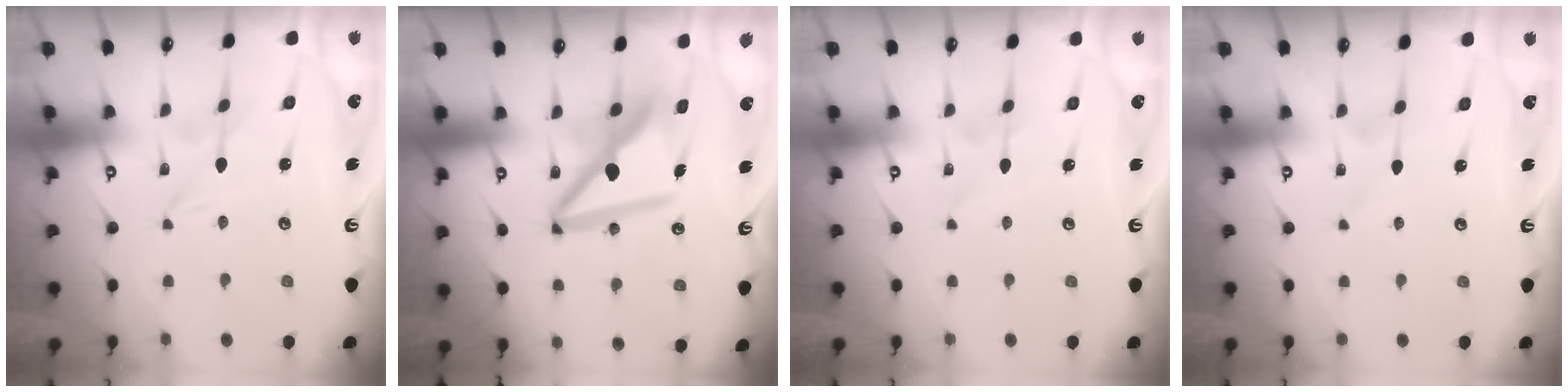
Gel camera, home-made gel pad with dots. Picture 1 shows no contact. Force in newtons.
{"total": 12.8, "press": 12.7, "slide": 1.4}
{"total": 1.1, "press": 1.1, "slide": 0.2}
{"total": 1.6, "press": 1.6, "slide": 0.2}